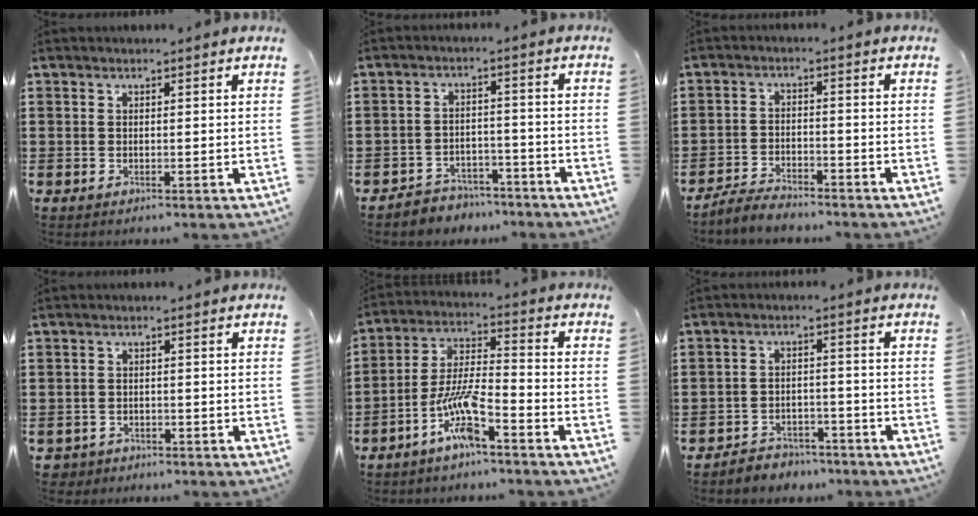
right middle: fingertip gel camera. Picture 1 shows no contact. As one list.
[{"total": 3.9, "force": [-3.8, 1.0, -0.2], "torque": [-0.005, 0.004, -0.082]}, {"total": 3.4, "force": [-3.3, 0.6, 0.4], "torque": [-0.012, 0.010, -0.071]}, {"total": 1.8, "force": [-1.6, 0.8, -0.2], "torque": [-0.005, 0.001, -0.038]}, {"total": 8.6, "force": [-5.5, 1.6, 6.5], "torque": [-0.146, -0.007, -0.107]}, {"total": 3.6, "force": [-3.5, 0.8, -0.2], "torque": [-0.004, 0.004, -0.076]}]